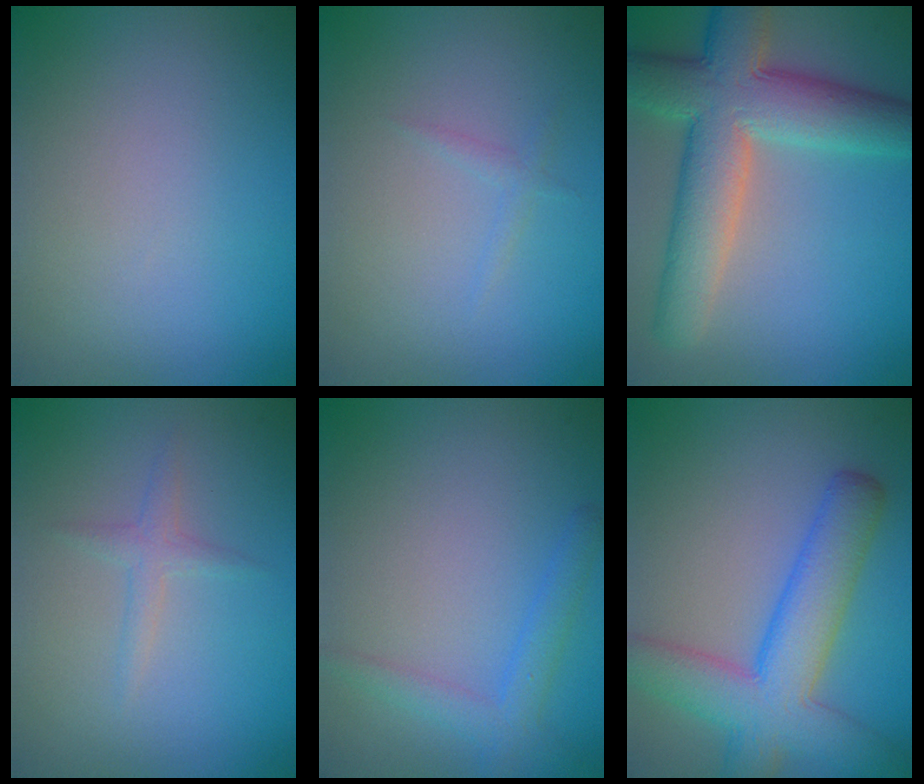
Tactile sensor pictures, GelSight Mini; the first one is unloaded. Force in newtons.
{"total": 0.8, "press": 0.8, "slide": 0.0}
{"total": 9.9, "press": 9.9, "slide": 0.6}
{"total": 1.3, "press": 1.3, "slide": 0.0}
{"total": 2.4, "press": 2.4, "slide": 0.1}
{"total": 7.5, "press": 7.5, "slide": 0.3}